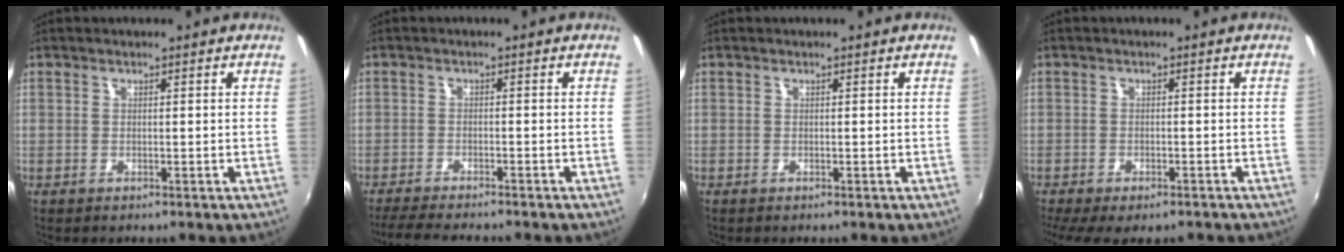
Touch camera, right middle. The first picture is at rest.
{"total": 7.9, "force": [-7.1, 0.4, 3.5], "torque": [-0.085, -0.019, -0.113]}
{"total": 0.0}
{"total": 8.3, "force": [-6.2, 2.8, 4.7], "torque": [-0.108, -0.038, -0.097]}